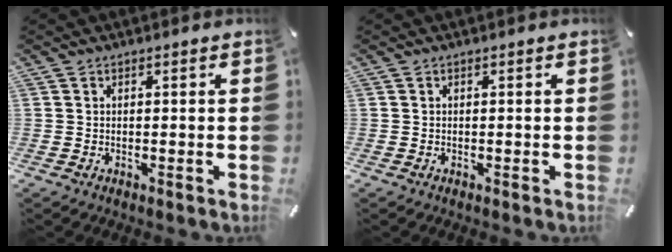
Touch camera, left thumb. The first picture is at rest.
{"total": 0.0}